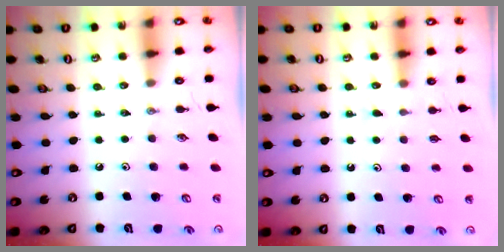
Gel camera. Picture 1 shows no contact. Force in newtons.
{"total": 6.4, "press": 6.4, "slide": 0.1}